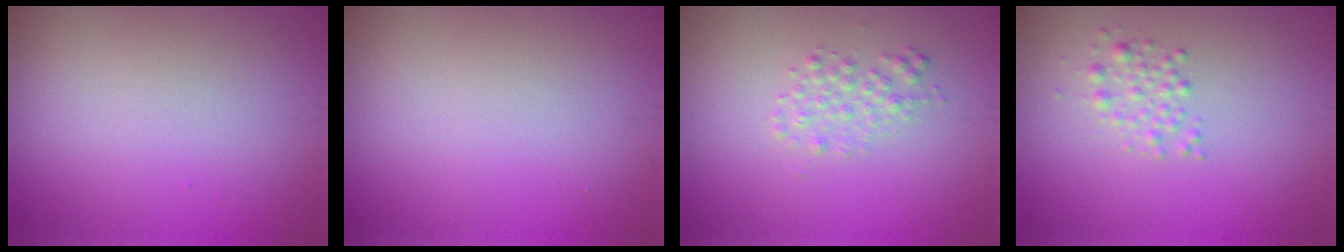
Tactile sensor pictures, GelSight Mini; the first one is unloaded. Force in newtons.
{"total": 0.0}
{"total": 1.5, "press": 1.5, "slide": 0.0}
{"total": 1.5, "press": 1.5, "slide": 0.0}